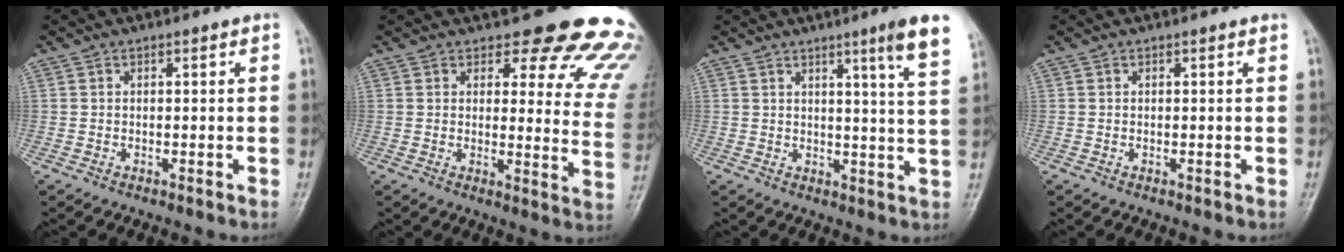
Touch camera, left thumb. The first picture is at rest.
{"total": 18.9, "force": [16.6, 5.9, 6.7], "torque": [-0.022, -0.133, 0.166]}
{"total": 8.6, "force": [5.1, -0.3, 6.9], "torque": [-0.090, -0.033, 0.065]}
{"total": 0.0}